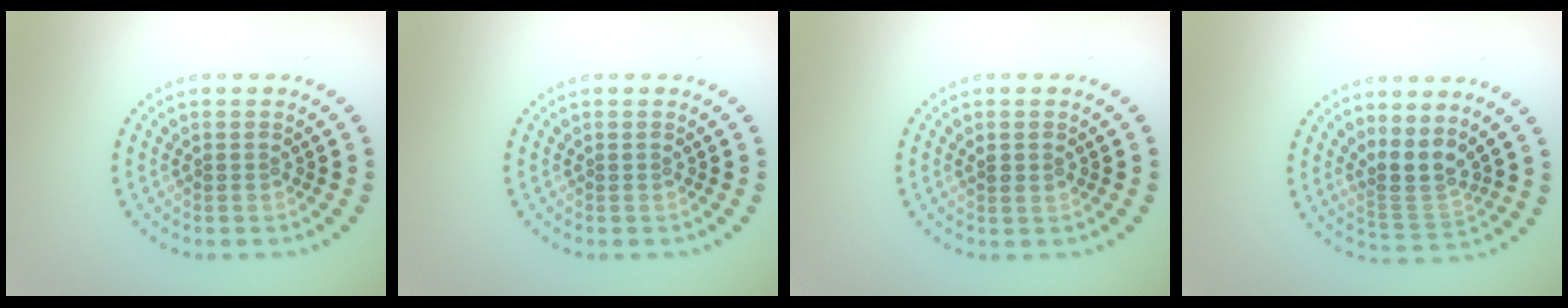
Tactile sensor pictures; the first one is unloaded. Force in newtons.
{"total": 0.0}
{"total": 0.6, "press": 0.5, "slide": 0.2}
{"total": 2.8, "press": 2.1, "slide": 1.8}